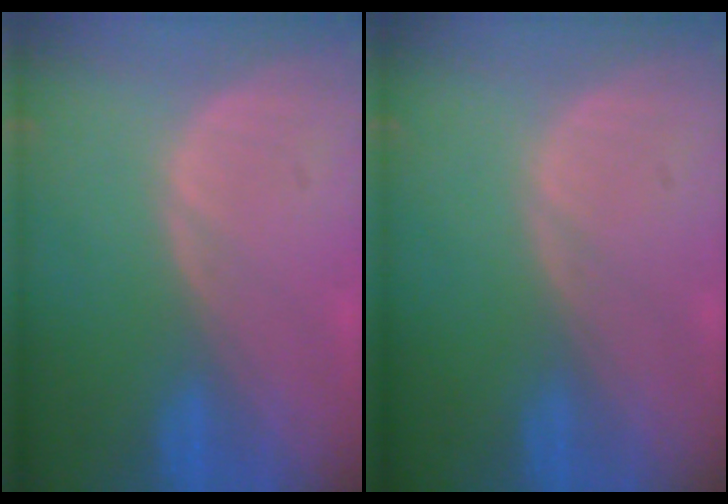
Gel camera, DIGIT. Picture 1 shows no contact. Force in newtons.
{"total": 0.0}